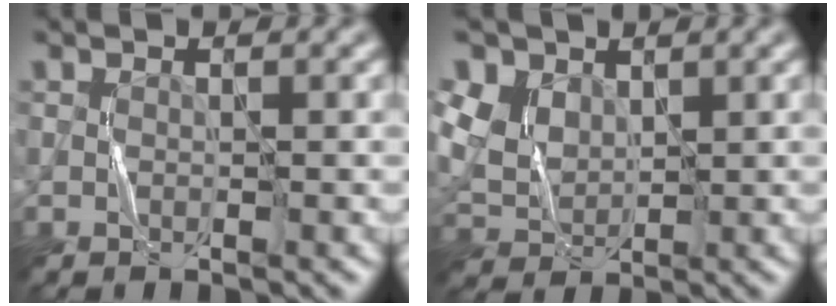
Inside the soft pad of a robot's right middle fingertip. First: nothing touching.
{"total": 4.7, "force": [1.9, 3.6, 2.3], "torque": [-0.062, 0.003, 0.037]}